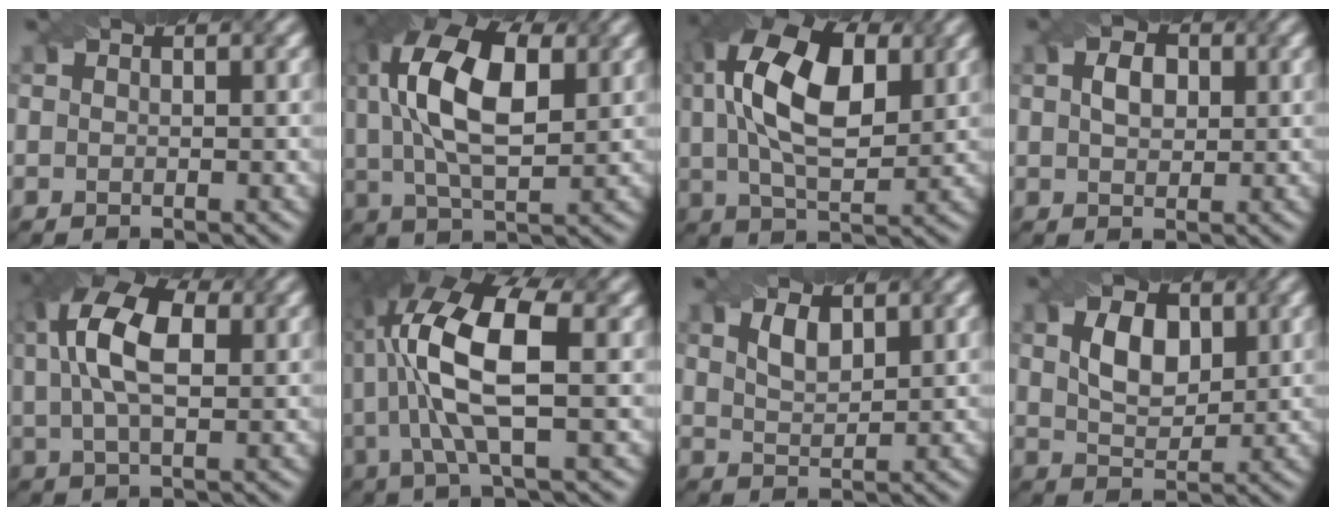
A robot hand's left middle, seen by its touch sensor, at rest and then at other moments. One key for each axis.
{"total": 11.3, "fx": 2.8, "fy": 5.4, "fz": 9.5, "tx": -0.196, "ty": 0.016, "tz": 0.043}
{"total": 11.9, "fx": 3.2, "fy": 6.1, "fz": 9.7, "tx": -0.190, "ty": 0.018, "tz": 0.048}
{"total": 2.4, "fx": 0.5, "fy": 1.6, "fz": 1.7, "tx": -0.036, "ty": 0.003, "tz": 0.010}
{"total": 8.0, "fx": 2.0, "fy": 4.0, "fz": 6.6, "tx": -0.142, "ty": 0.019, "tz": 0.030}
{"total": 9.7, "fx": 1.4, "fy": 3.2, "fz": 9.1, "tx": -0.181, "ty": 0.012, "tz": 0.024}
{"total": 2.2, "fx": 1.3, "fy": 1.0, "fz": 1.5, "tx": -0.035, "ty": -0.001, "tz": 0.030}
{"total": 4.2, "fx": 1.4, "fy": 2.6, "fz": 3.0, "tx": -0.061, "ty": 0.003, "tz": 0.027}